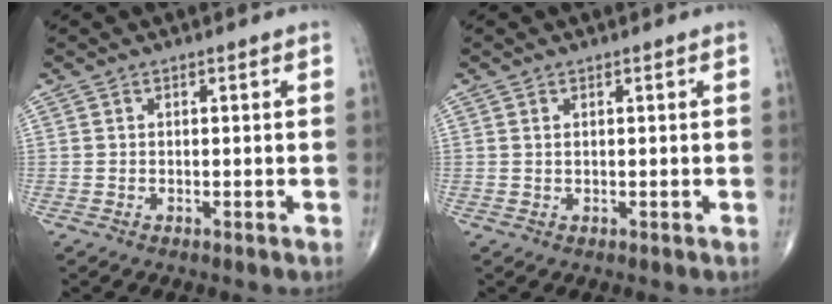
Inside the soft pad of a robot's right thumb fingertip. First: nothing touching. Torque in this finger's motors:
{"motor_torque": [-0.27, 0.01, -0.02, -0.08, 0.00]}